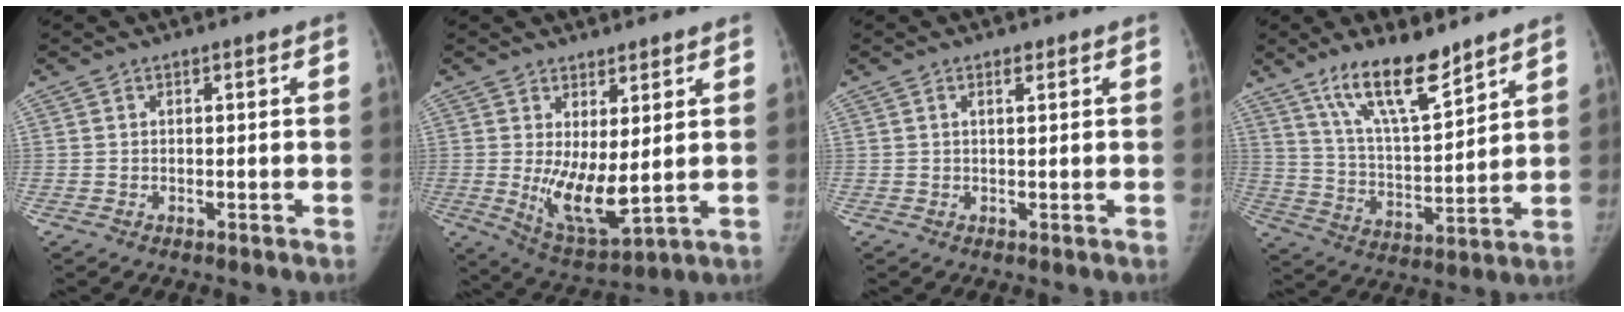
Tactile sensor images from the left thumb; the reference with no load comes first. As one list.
[{"total": 9.7, "force": [0.9, 3.4, 9.1], "torque": [-0.152, -0.034, 0.030]}, {"total": 1.3, "force": [0.7, 0.5, 1.0], "torque": [-0.014, -0.001, 0.011]}, {"total": 14.4, "force": [10.3, 3.8, 9.3], "torque": [-0.144, -0.066, 0.196]}]